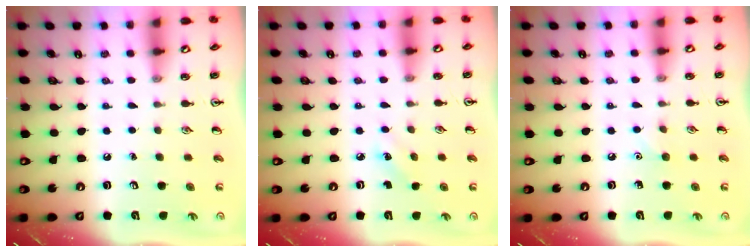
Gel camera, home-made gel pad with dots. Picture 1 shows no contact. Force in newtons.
{"total": 2.3, "press": 2.2, "slide": 0.8}
{"total": 4.1, "press": 3.9, "slide": 1.4}